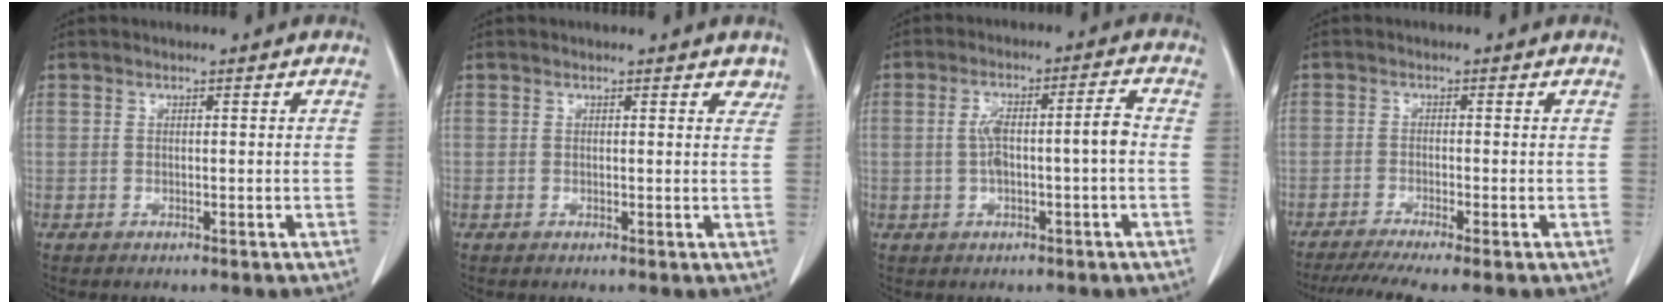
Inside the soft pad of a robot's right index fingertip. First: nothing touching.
{"total": 2.2, "force": [1.9, 1.0, 0.7], "torque": [0.005, -0.004, 0.011]}
{"total": 6.7, "force": [-0.5, 1.0, 6.6], "torque": [-0.123, 0.025, -0.007]}
{"total": 6.6, "force": [-5.2, -0.4, 4.1], "torque": [-0.060, -0.011, -0.086]}